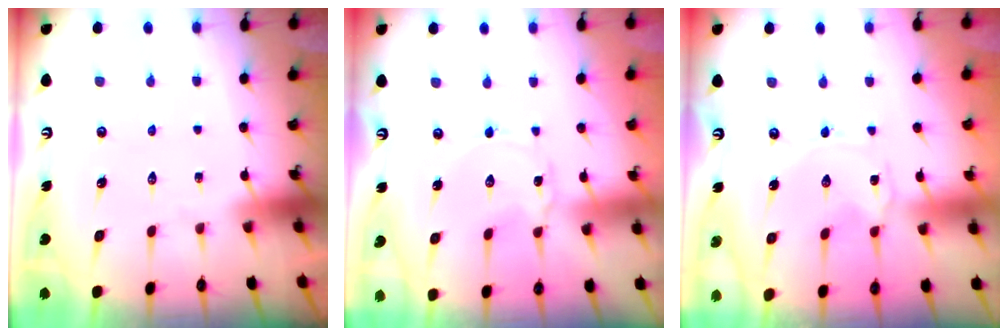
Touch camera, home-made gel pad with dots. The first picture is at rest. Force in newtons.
{"total": 1.9, "press": 1.8, "slide": 0.3}
{"total": 0.0}